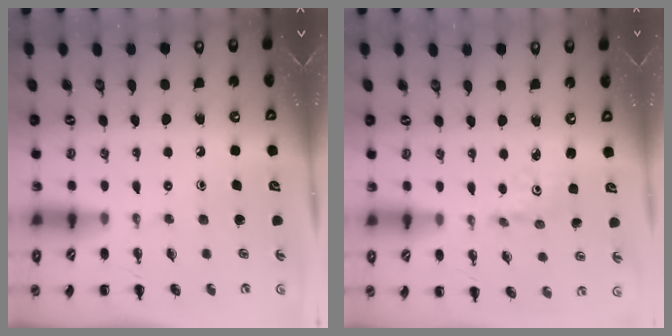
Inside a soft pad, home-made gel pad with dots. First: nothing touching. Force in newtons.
{"total": 2.3, "press": 2.2, "slide": 0.7}